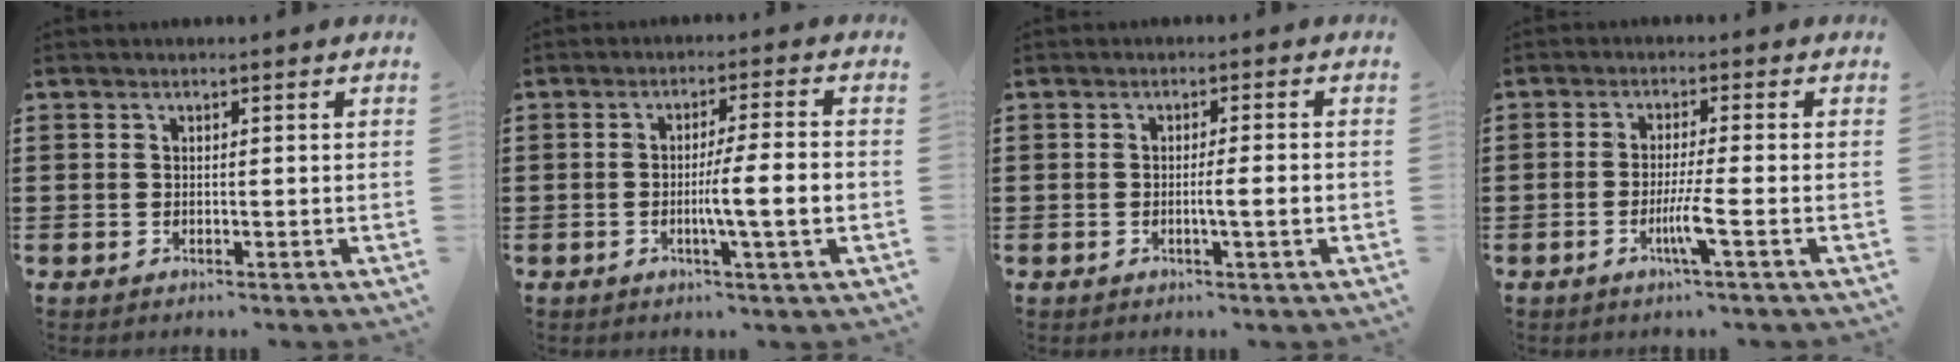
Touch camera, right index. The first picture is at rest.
{"total": 6.1, "force": [-1.3, -0.1, 6.0], "torque": [-0.102, -0.005, -0.024]}
{"total": 3.0, "force": [-0.6, 0.0, 2.9], "torque": [-0.048, -0.005, -0.012]}
{"total": 4.4, "force": [-1.7, -0.4, 4.0], "torque": [-0.076, -0.017, -0.033]}